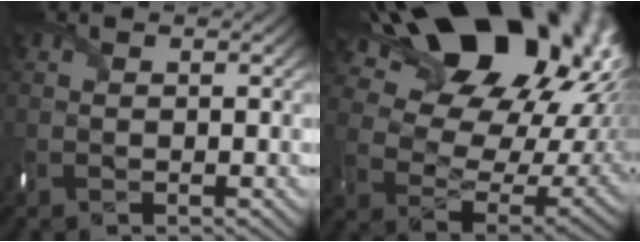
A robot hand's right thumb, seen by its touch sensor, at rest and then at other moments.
{"total": 23.1, "force": [12.4, 13.9, 13.6], "torque": [-0.253, 0.047, 0.222]}